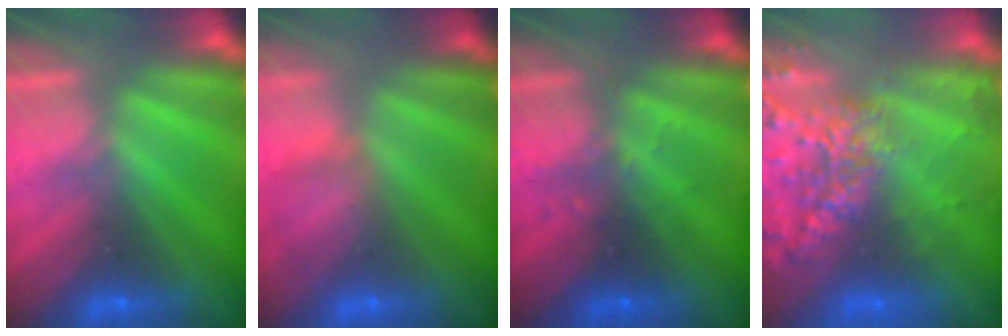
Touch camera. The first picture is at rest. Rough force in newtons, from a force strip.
{"total": 5.9}
{"total": 2.8}
{"total": 5.8}